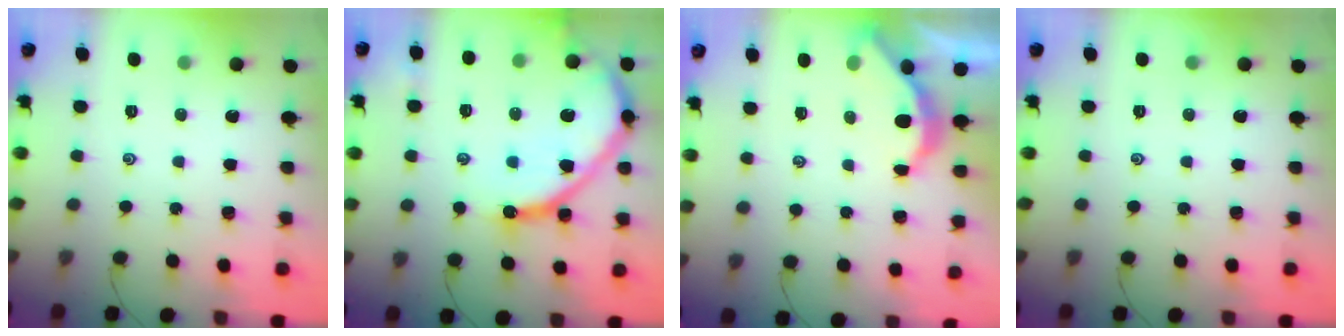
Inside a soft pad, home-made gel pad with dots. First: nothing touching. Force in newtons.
{"total": 18.1, "press": 18.1, "slide": 1.7}
{"total": 3.1, "press": 3.1, "slide": 0.2}
{"total": 0.0}